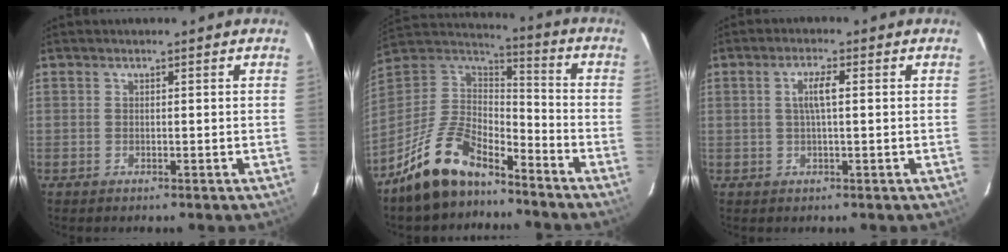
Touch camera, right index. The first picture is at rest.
{"total": 16.4, "force": [-12.3, 7.0, 8.4], "torque": [-0.196, 0.007, -0.224]}
{"total": 3.5, "force": [0.5, 0.5, 3.5], "torque": [-0.066, 0.004, 0.010]}